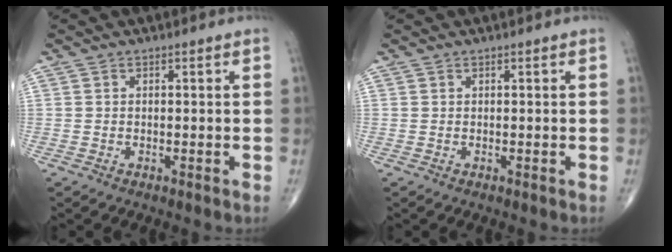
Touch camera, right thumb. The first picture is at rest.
{"total": 0.0}